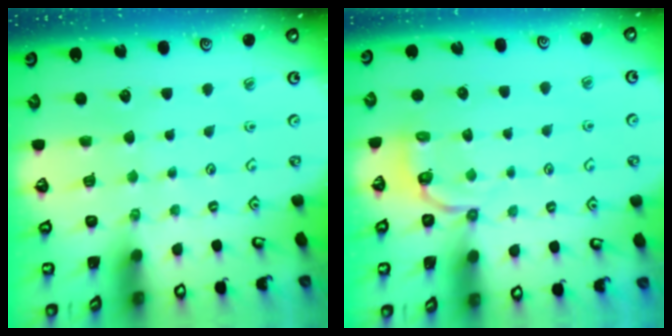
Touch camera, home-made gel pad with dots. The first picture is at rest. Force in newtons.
{"total": 3.5, "press": 2.1, "slide": 2.9}